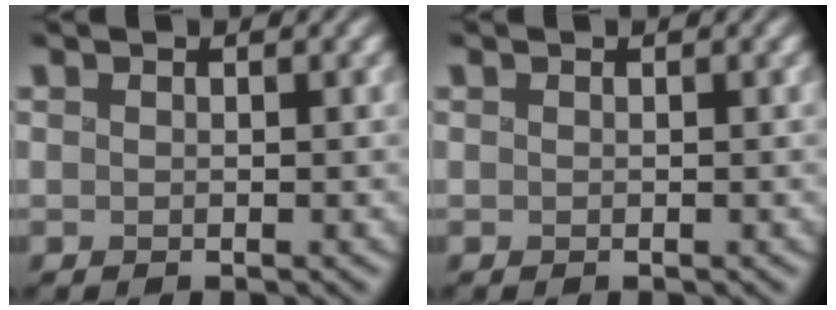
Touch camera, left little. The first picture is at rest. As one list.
[{"total": 0.0}]